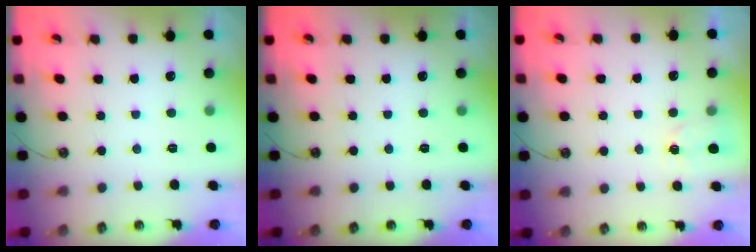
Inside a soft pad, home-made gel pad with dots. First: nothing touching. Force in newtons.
{"total": 0.0}
{"total": 2.5, "press": 2.5, "slide": 0.4}